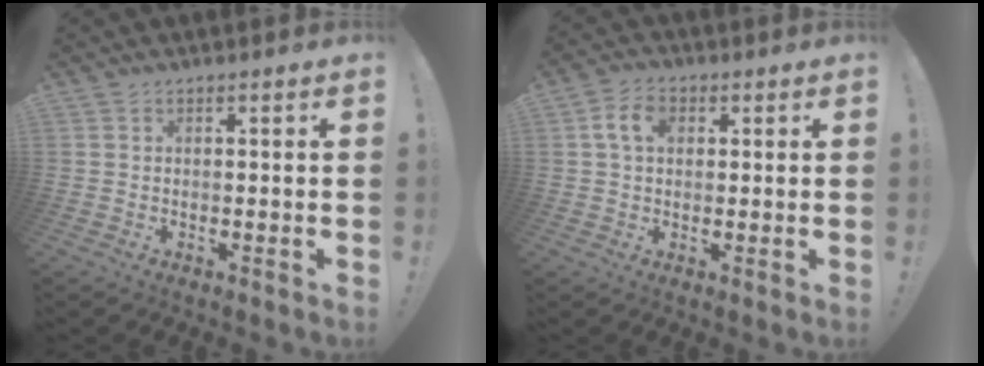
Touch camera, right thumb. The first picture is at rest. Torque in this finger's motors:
{"motor_torque": [0.00, 0.00, 0.00, 0.00, 0.00]}